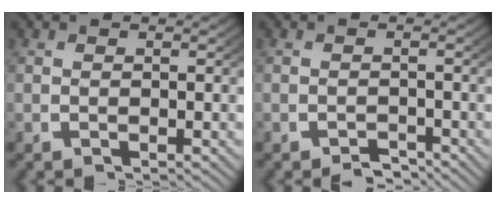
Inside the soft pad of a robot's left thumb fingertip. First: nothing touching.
{"total": 1.8, "force": [-1.6, 0.5, 0.4], "torque": [-0.003, -0.005, -0.028]}